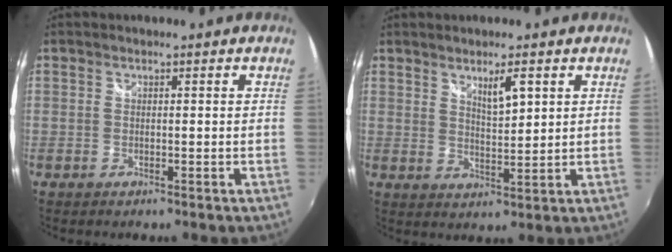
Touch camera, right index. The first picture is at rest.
{"total": 4.9, "force": [2.9, 1.1, 3.9], "torque": [-0.065, -0.002, 0.054]}